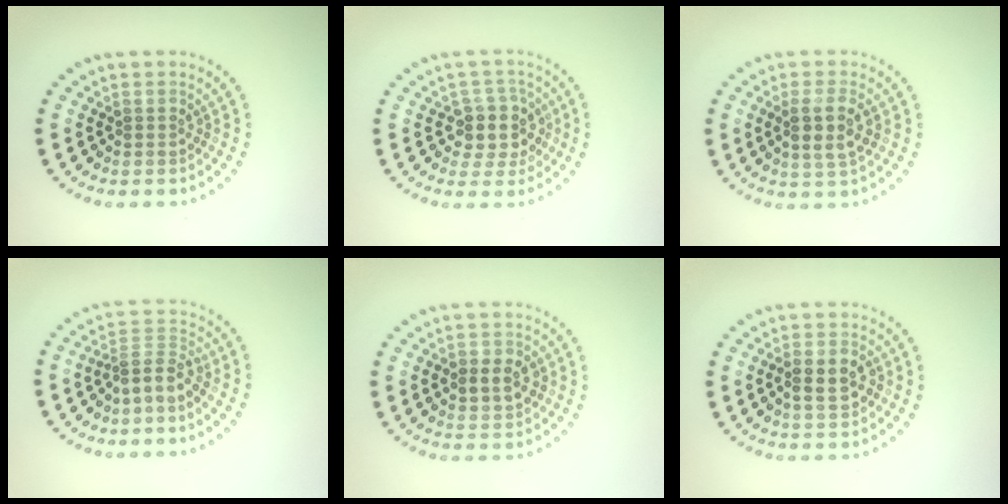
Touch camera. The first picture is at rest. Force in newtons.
{"total": 3.4, "press": 3.0, "slide": 1.6}
{"total": 2.8, "press": 2.7, "slide": 0.8}
{"total": 2.6, "press": 1.9, "slide": 1.8}
{"total": 2.7, "press": 2.7, "slide": 0.4}
{"total": 2.8, "press": 2.7, "slide": 0.5}